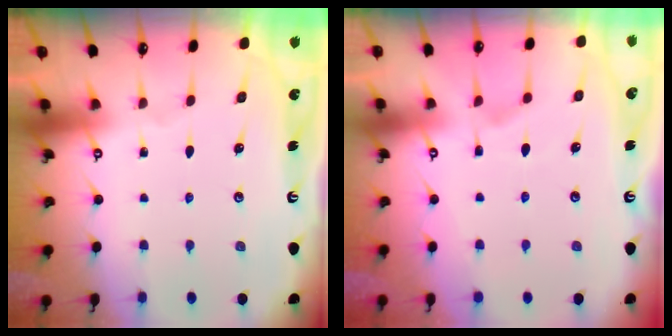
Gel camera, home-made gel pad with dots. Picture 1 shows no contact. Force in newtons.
{"total": 6.0, "press": 5.8, "slide": 1.3}